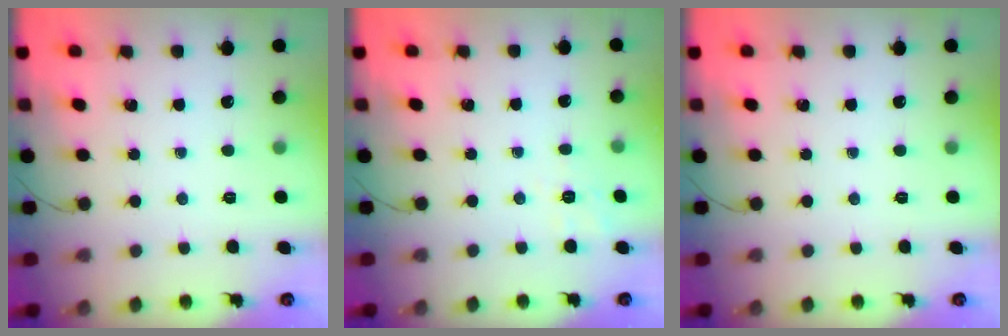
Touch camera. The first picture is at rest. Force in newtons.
{"total": 2.2, "press": 0.7, "slide": 2.0}
{"total": 0.0}